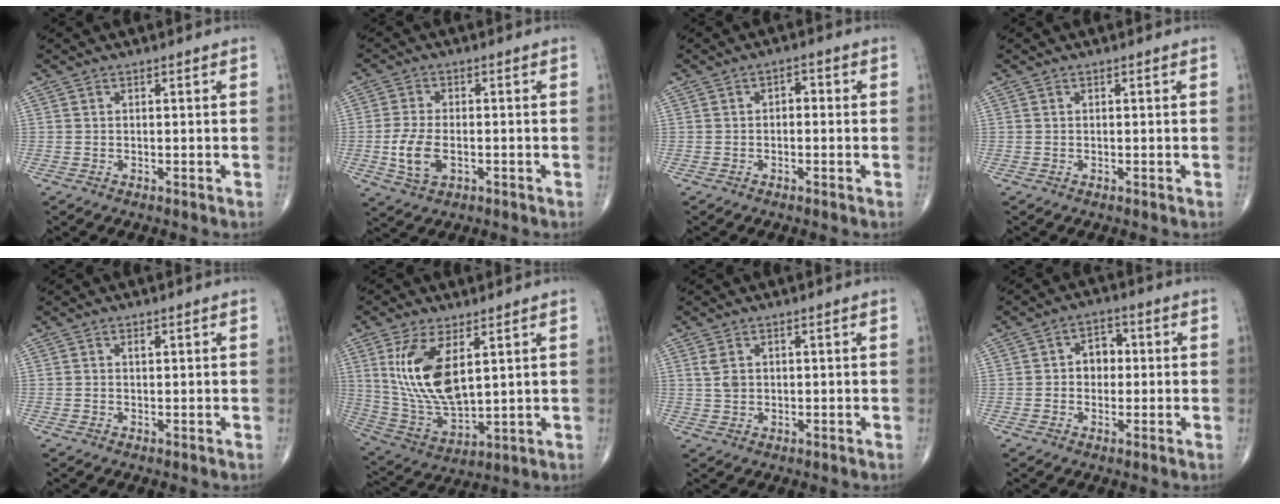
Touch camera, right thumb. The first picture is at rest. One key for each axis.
{"total": 6.7, "fx": -1.5, "fy": 3.8, "fz": 5.4, "tx": -0.113, "ty": 0.001, "tz": -0.025}
{"total": 2.2, "fx": 0.0, "fy": 1.4, "fz": 1.7, "tx": -0.014, "ty": 0.009, "tz": -0.007}
{"total": 0.0}
{"total": 0.8, "fx": 0.3, "fy": 0.4, "fz": 0.6, "tx": -0.010, "ty": -0.001, "tz": 0.006}
{"total": 14.8, "fx": 4.6, "fy": 6.6, "fz": 12.4, "tx": -0.244, "ty": -0.023, "tz": 0.108}
{"total": 2.4, "fx": 0.8, "fy": 1.7, "fz": 1.6, "tx": -0.029, "ty": 0.000, "tz": 0.021}
{"total": 5.0, "fx": 0.2, "fy": 3.9, "fz": 3.1, "tx": -0.021, "ty": 0.014, "tz": -0.004}